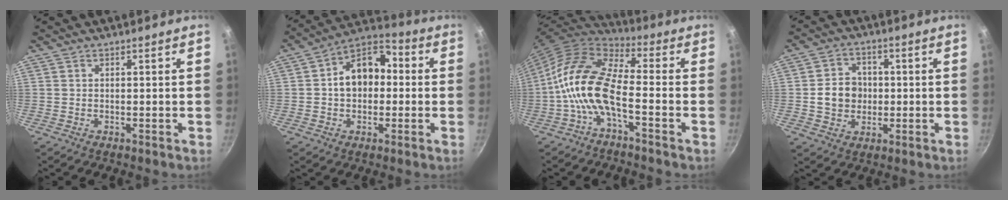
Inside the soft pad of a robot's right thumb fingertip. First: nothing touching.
{"total": 12.4, "force": [0.6, 9.1, 8.4], "torque": [-0.085, 0.039, -0.009]}
{"total": 13.4, "force": [-3.6, 5.4, 11.8], "torque": [-0.231, 0.043, -0.086]}
{"total": 7.8, "force": [-0.2, 6.8, 3.7], "torque": [-0.034, 0.012, -0.006]}